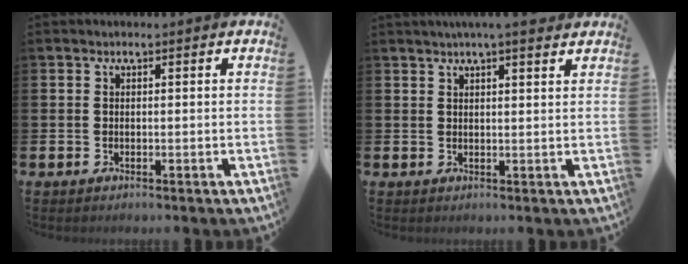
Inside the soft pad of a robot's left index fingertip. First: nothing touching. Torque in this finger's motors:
{"motor_torque": [0.19, -0.93, 0.85, 0.21]}